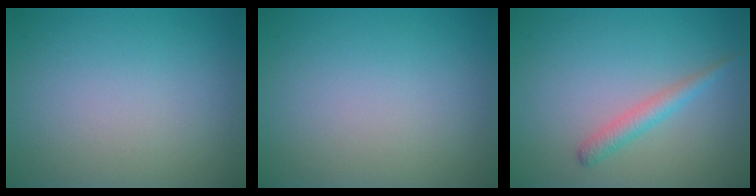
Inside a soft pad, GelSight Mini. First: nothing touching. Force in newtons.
{"total": 0.0}
{"total": 1.9, "press": 1.9, "slide": 0.0}